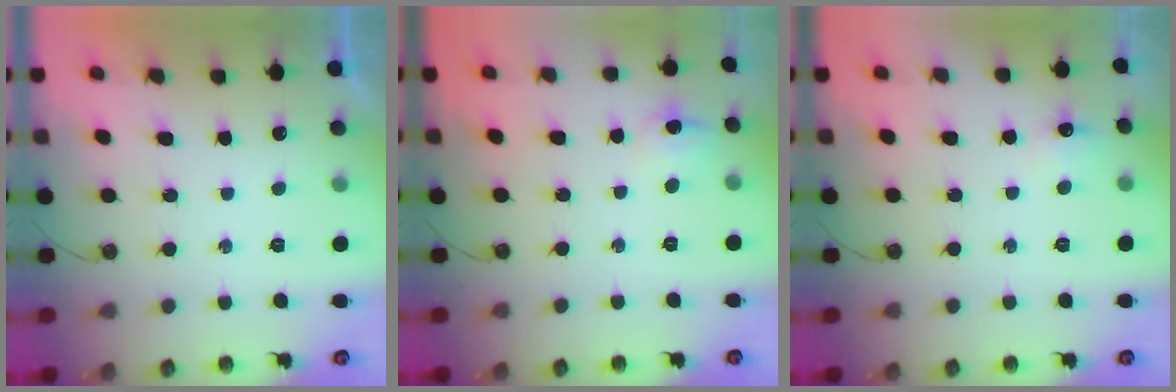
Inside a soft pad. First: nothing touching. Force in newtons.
{"total": 6.1, "press": 6.1, "slide": 0.7}
{"total": 6.0, "press": 6.0, "slide": 0.8}